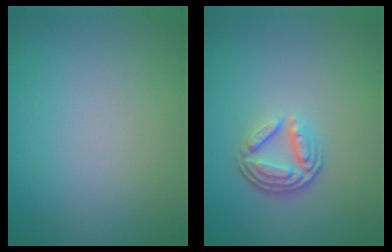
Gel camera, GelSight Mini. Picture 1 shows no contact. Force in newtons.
{"total": 3.7, "press": 2.8, "slide": 2.5}